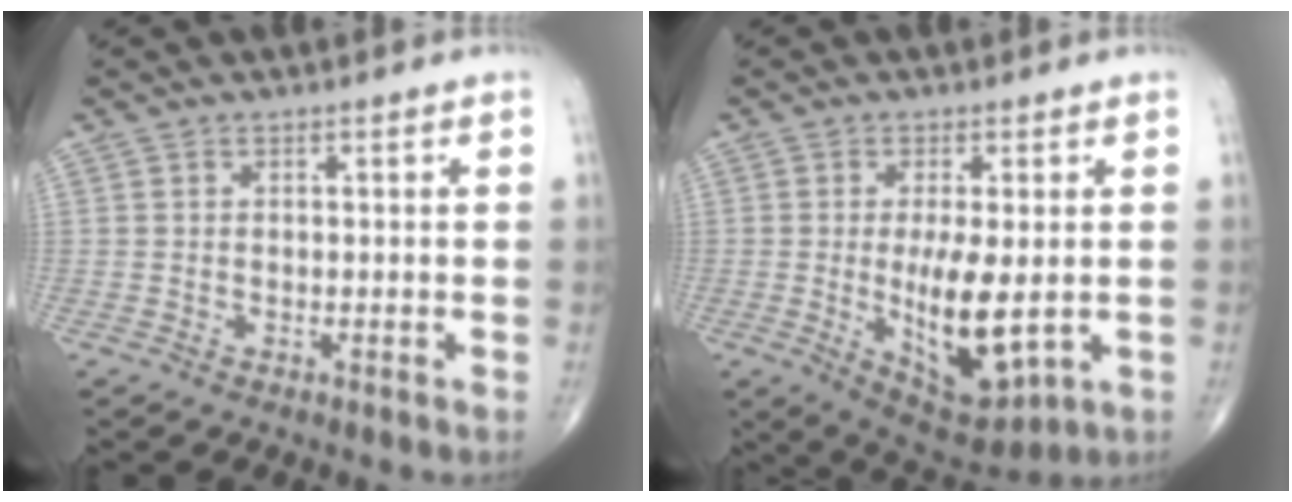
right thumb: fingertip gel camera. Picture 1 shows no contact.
{"total": 12.2, "force": [-1.1, 4.6, 11.2], "torque": [-0.179, -0.026, -0.004]}